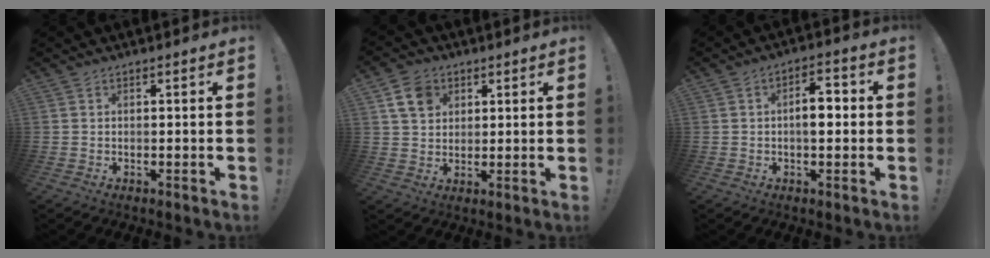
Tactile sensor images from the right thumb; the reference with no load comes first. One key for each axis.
{"total": 8.2, "fx": 3.8, "fy": 6.1, "fz": 3.8, "tx": -0.057, "ty": -0.007, "tz": 0.076}
{"total": 7.0, "fx": -0.5, "fy": 3.7, "fz": 6.0, "tx": -0.088, "ty": 0.014, "tz": -0.012}